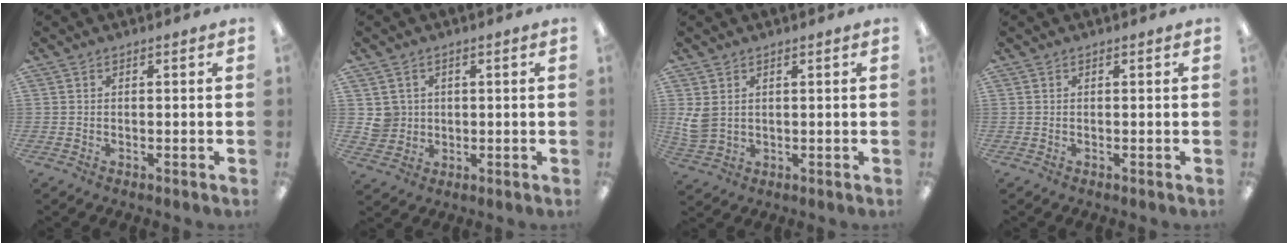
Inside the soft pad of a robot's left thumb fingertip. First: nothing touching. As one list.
[{"total": 4.7, "force": [1.1, 4.6, 0.6], "torque": [-0.009, 0.006, 0.022]}, {"total": 4.7, "force": [1.8, 3.5, 2.5], "torque": [-0.065, -0.002, 0.036]}, {"total": 0.0}]